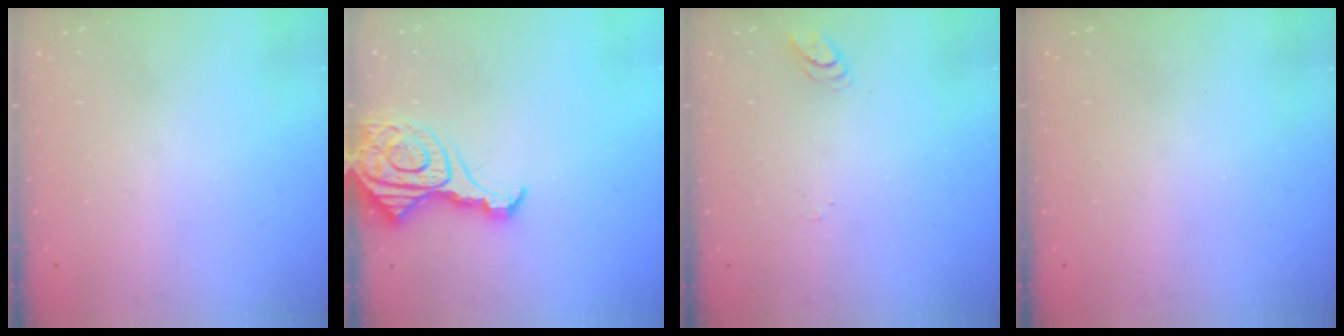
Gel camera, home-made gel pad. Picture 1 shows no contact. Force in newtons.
{"total": 15.1, "press": 15.0, "slide": 1.7}
{"total": 4.9, "press": 4.9, "slide": 0.5}
{"total": 0.0}